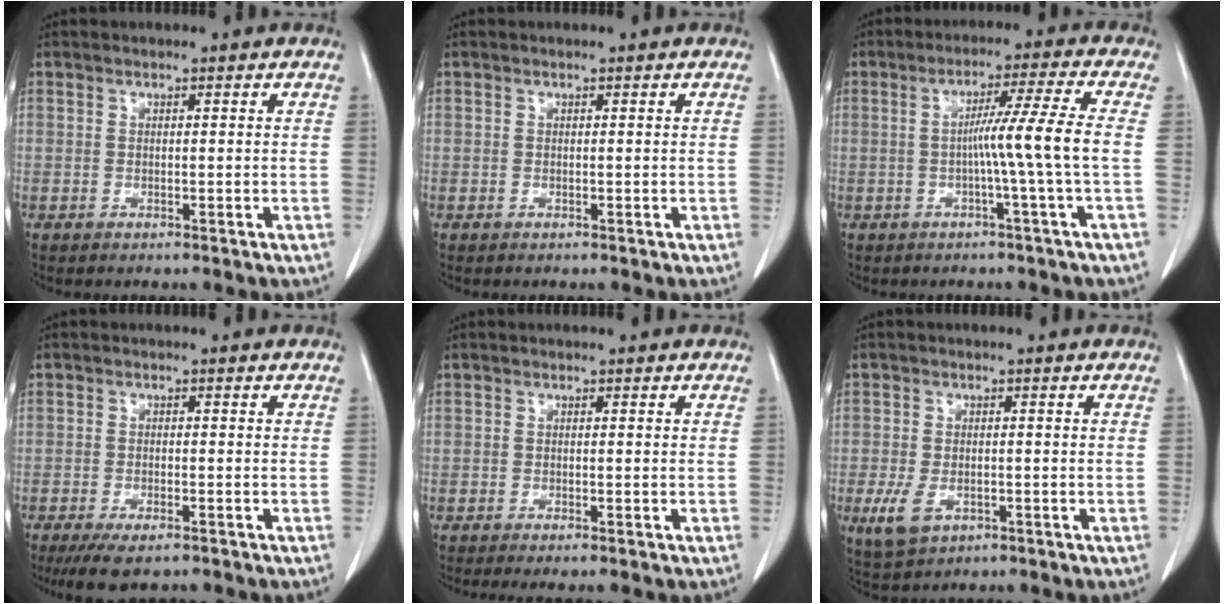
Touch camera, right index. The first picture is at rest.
{"total": 0.0}
{"total": 7.2, "force": [-1.0, -2.3, 6.7], "torque": [-0.109, 0.010, -0.012]}
{"total": 6.1, "force": [-4.5, 1.7, 3.7], "torque": [-0.061, -0.013, -0.070]}
{"total": 1.8, "force": [-1.5, -0.1, 1.1], "torque": [-0.017, -0.004, -0.021]}
{"total": 4.8, "force": [-1.8, 3.0, 3.3], "torque": [-0.074, -0.006, -0.022]}